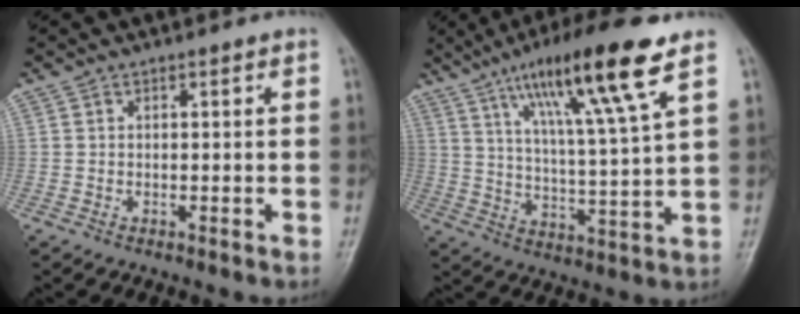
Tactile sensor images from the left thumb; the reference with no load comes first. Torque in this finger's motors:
{"motor_torque": [0.84, 0.79, 1.64, -1.12, 0.38]}